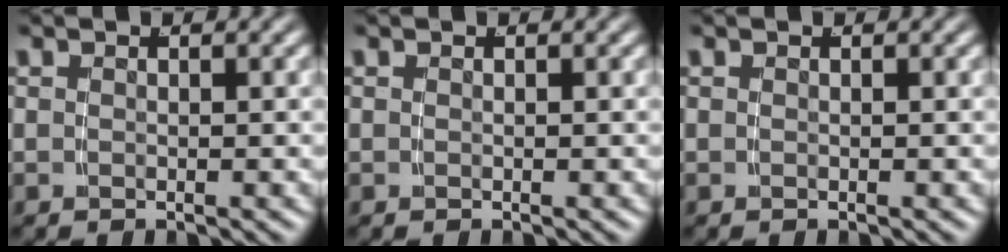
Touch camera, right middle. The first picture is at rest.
{"total": 0.0}
{"total": 0.0}